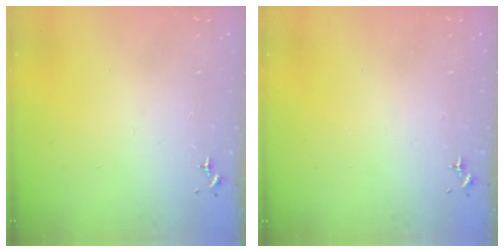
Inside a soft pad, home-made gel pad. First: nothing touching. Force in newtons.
{"total": 0.0}